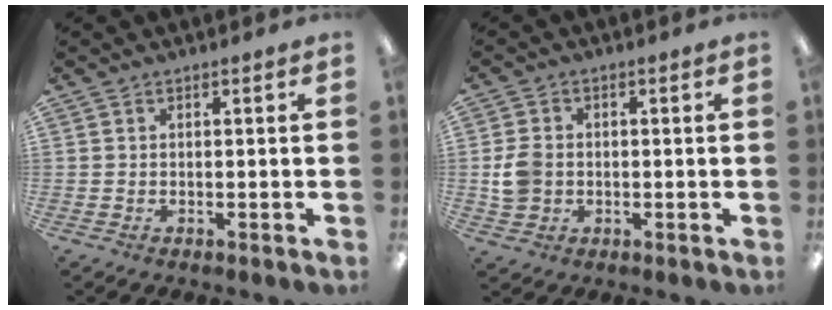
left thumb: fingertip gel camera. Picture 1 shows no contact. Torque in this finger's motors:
{"motor_torque": [-0.29, 0.36, 0.36, -0.41, 0.01]}